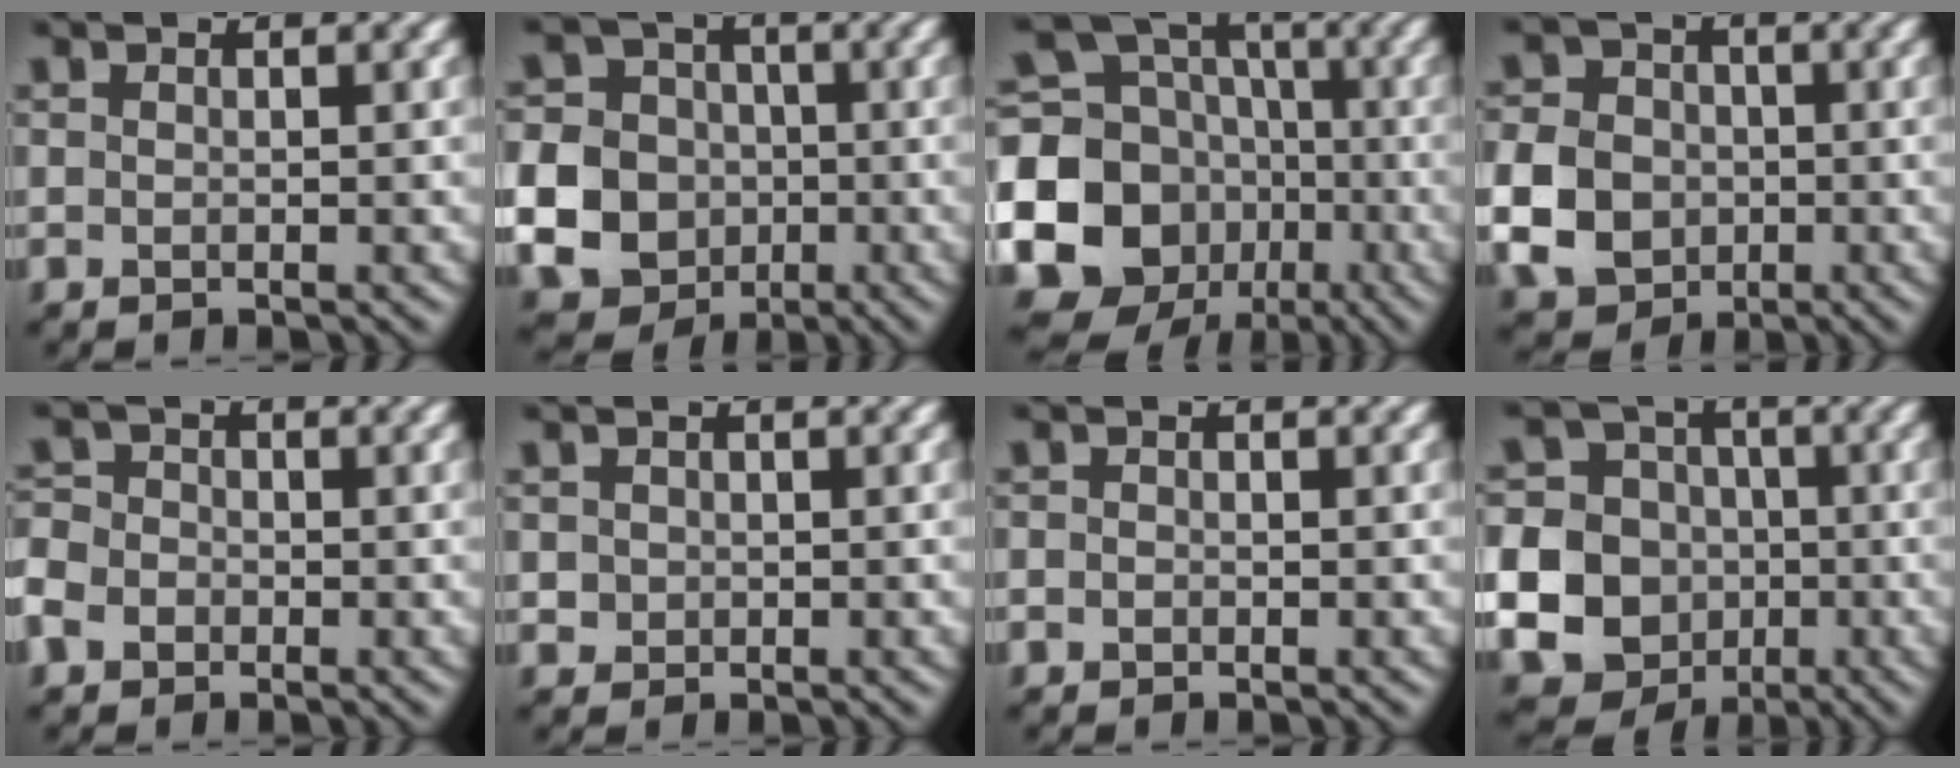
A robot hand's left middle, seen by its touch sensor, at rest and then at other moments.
{"total": 14.0, "force": [-3.3, 13.1, 3.6], "torque": [-0.115, -0.016, -0.082]}
{"total": 16.2, "force": [-3.8, 14.5, 6.1], "torque": [-0.151, -0.019, -0.084]}
{"total": 6.5, "force": [-1.3, 5.6, 2.9], "torque": [-0.071, 0.004, -0.040]}
{"total": 2.9, "force": [-1.4, 2.4, 0.8], "torque": [-0.019, 0.008, -0.041]}
{"total": 1.0, "force": [0.1, 1.0, -0.2], "torque": [0.010, 0.005, -0.001]}
{"total": 0.6, "force": [-0.3, 0.5, -0.1], "torque": [0.005, 0.005, -0.007]}
{"total": 21.2, "force": [-4.9, 20.2, 4.2], "torque": [-0.142, -0.024, -0.114]}